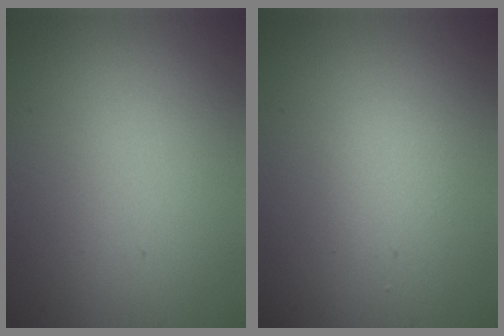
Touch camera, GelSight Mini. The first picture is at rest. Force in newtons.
{"total": 1.2, "press": 1.2, "slide": 0.0}